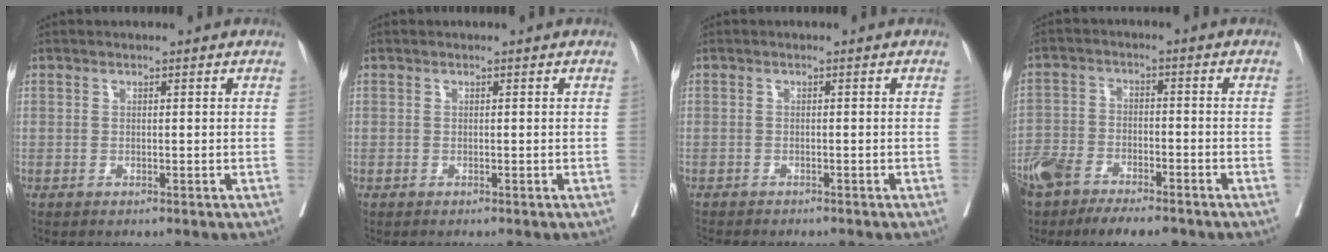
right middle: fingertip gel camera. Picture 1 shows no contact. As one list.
[{"total": 0.0}, {"total": 5.9, "force": [-5.2, 1.4, 2.4], "torque": [-0.030, -0.007, -0.072]}, {"total": 12.8, "force": [-9.6, 4.8, 6.9], "torque": [-0.133, -0.005, -0.161]}]